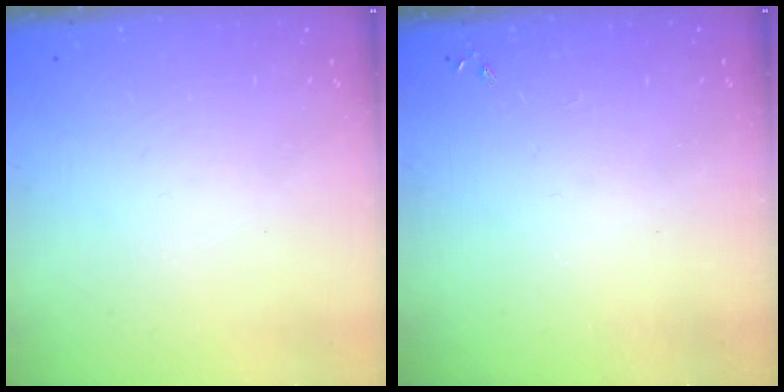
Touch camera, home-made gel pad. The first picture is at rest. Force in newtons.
{"total": 0.0}